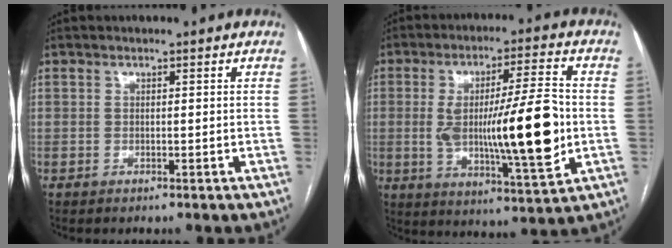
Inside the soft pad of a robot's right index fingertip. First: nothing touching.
{"total": 17.1, "force": [-1.1, 2.3, 16.9], "torque": [-0.284, -0.005, -0.014]}